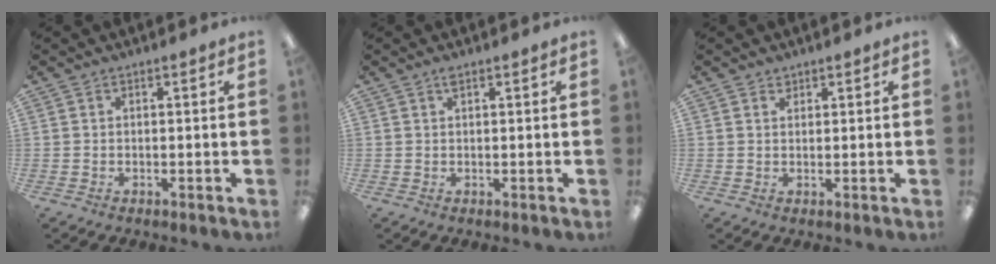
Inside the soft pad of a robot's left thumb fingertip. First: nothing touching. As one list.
[{"total": 1.1, "force": [0.8, 0.3, 0.7], "torque": [-0.017, 0.002, 0.014]}, {"total": 1.4, "force": [1.2, 0.8, 0.2], "torque": [0.004, -0.004, 0.022]}]